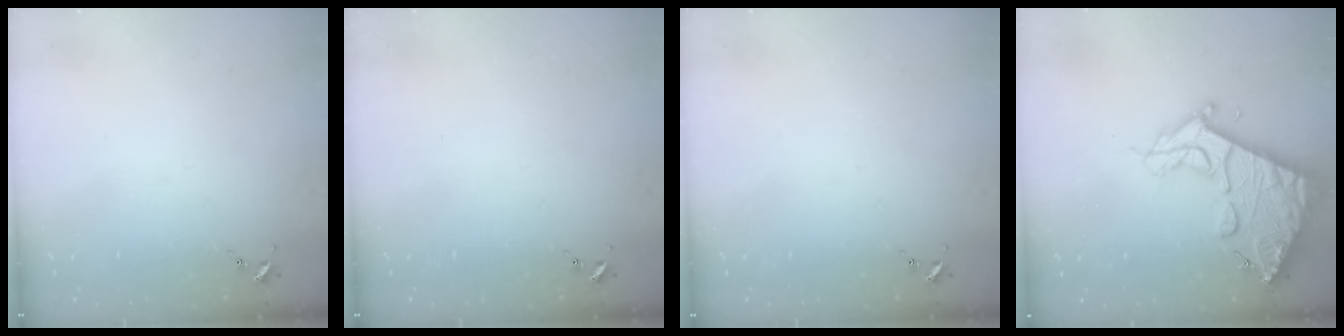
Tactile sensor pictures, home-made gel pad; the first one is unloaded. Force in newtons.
{"total": 0.0}
{"total": 0.0}
{"total": 19.5, "press": 19.4, "slide": 2.1}